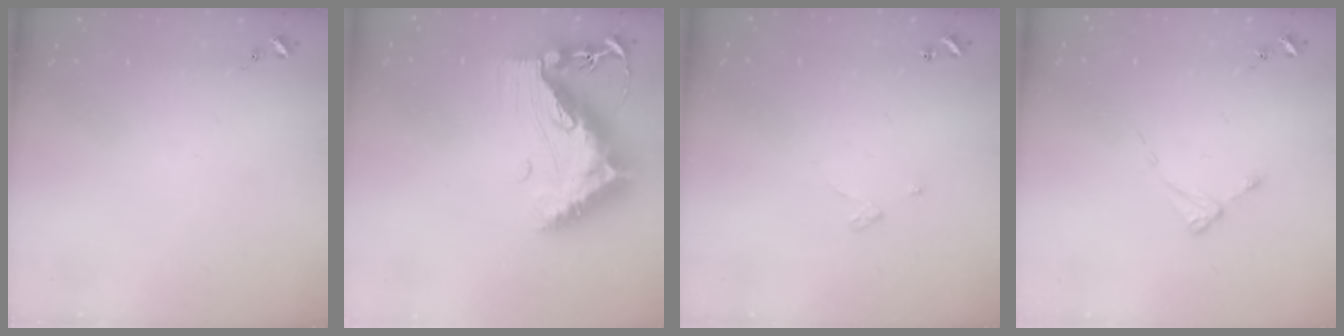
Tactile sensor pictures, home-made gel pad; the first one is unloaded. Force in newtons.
{"total": 19.1, "press": 19.1, "slide": 1.6}
{"total": 2.6, "press": 2.6, "slide": 0.2}
{"total": 2.6, "press": 2.6, "slide": 0.4}